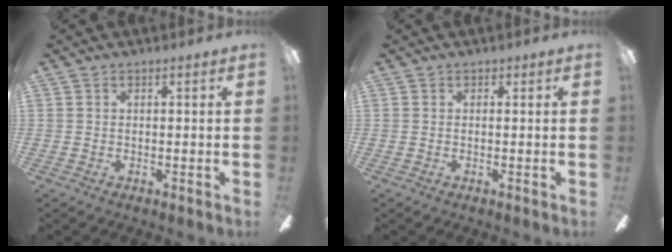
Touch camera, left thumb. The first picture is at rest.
{"total": 0.0}